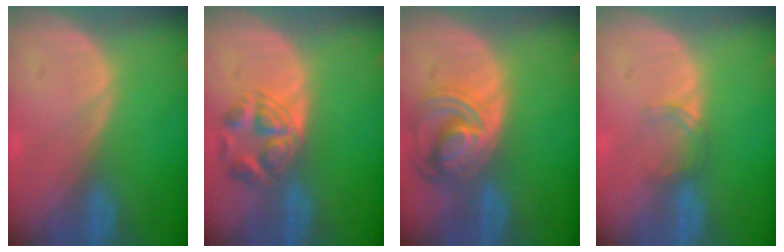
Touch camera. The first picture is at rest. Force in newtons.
{"total": 5.5, "press": 5.1, "slide": 2.0}
{"total": 8.2, "press": 7.1, "slide": 4.1}
{"total": 1.9, "press": 1.9, "slide": 0.3}